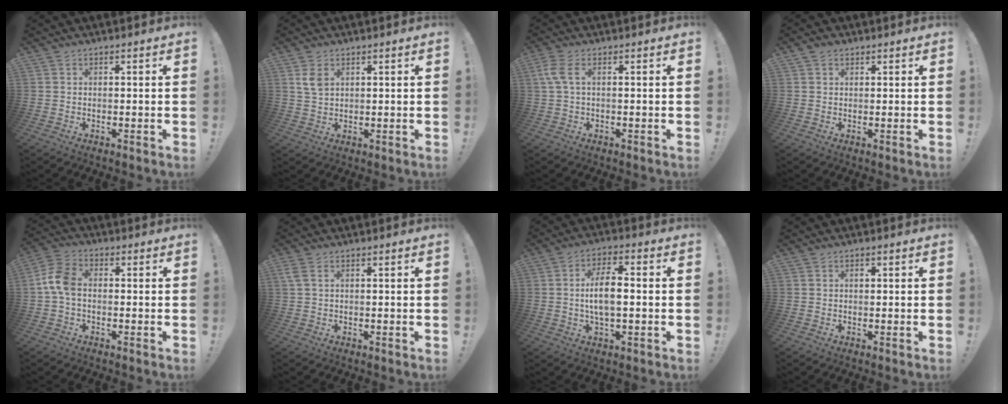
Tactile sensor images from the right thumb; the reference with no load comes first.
{"total": 4.2, "force": [1.9, 2.4, 2.8], "torque": [-0.050, -0.002, 0.036]}
{"total": 4.3, "force": [1.0, 1.3, 4.0], "torque": [-0.089, 0.000, 0.020]}
{"total": 1.5, "force": [1.0, 1.0, 0.4], "torque": [-0.009, 0.002, 0.019]}
{"total": 8.4, "force": [-0.3, 5.3, 6.5], "torque": [-0.141, 0.014, 0.001]}
{"total": 2.4, "force": [1.0, 0.8, 2.0], "torque": [-0.047, 0.003, 0.022]}
{"total": 9.3, "force": [-0.4, 3.8, 8.5], "torque": [-0.160, 0.004, -0.012]}
{"total": 0.6, "force": [0.2, 0.5, 0.3], "torque": [-0.006, 0.002, 0.003]}